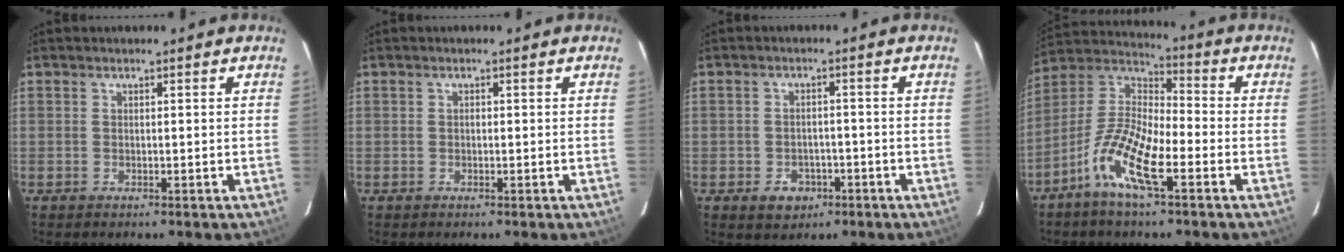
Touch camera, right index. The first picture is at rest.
{"total": 0.0}
{"total": 4.8, "force": [-2.4, 3.8, 1.7], "torque": [-0.043, 0.008, -0.022]}
{"total": 12.7, "force": [-6.4, 3.6, 10.3], "torque": [-0.217, -0.003, -0.133]}